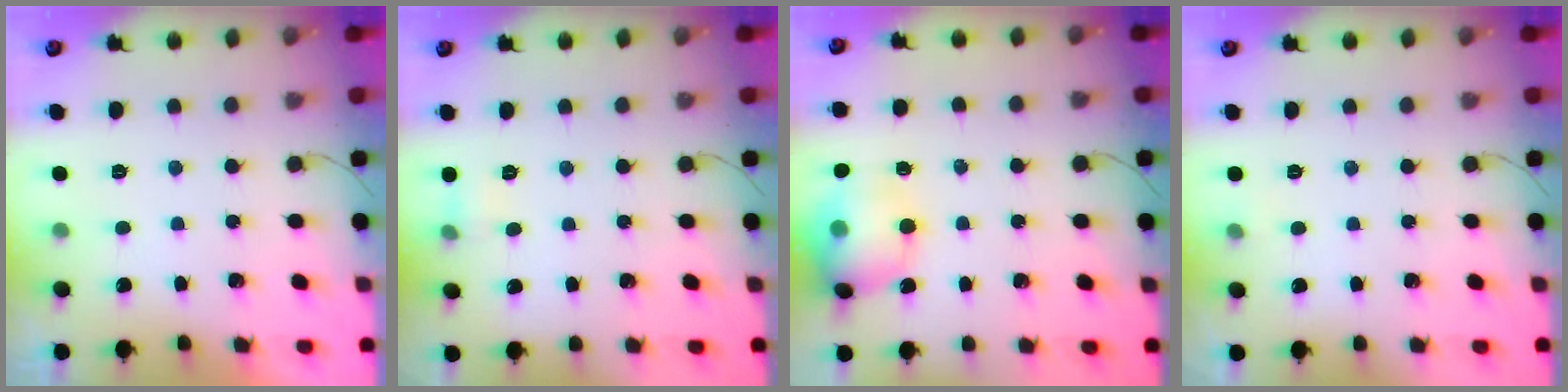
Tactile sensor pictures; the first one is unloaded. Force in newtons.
{"total": 4.7, "press": 4.2, "slide": 2.2}
{"total": 15.0, "press": 13.8, "slide": 5.7}
{"total": 7.2, "press": 2.7, "slide": 6.7}